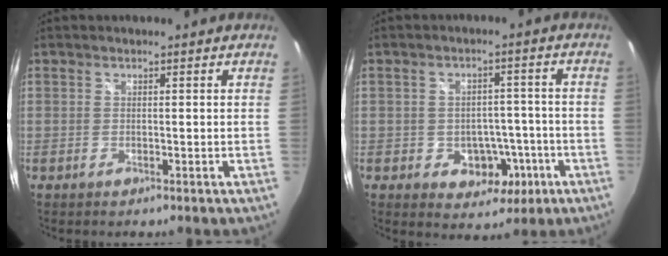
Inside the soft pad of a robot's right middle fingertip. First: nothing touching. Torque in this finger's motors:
{"motor_torque": [0.15, 0.11, 0.08, 0.03]}